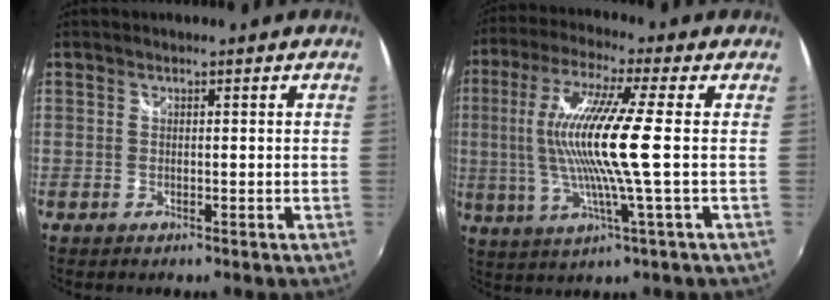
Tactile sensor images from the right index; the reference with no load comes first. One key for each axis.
{"total": 14.7, "fx": 0.0, "fy": -0.4, "fz": 14.7, "tx": -0.278, "ty": -0.005, "tz": 0.001}